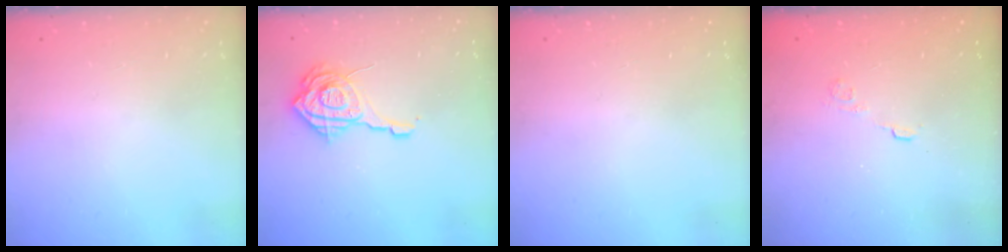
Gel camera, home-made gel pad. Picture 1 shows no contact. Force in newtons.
{"total": 14.5, "press": 14.5, "slide": 1.3}
{"total": 0.0}
{"total": 2.6, "press": 2.2, "slide": 1.4}